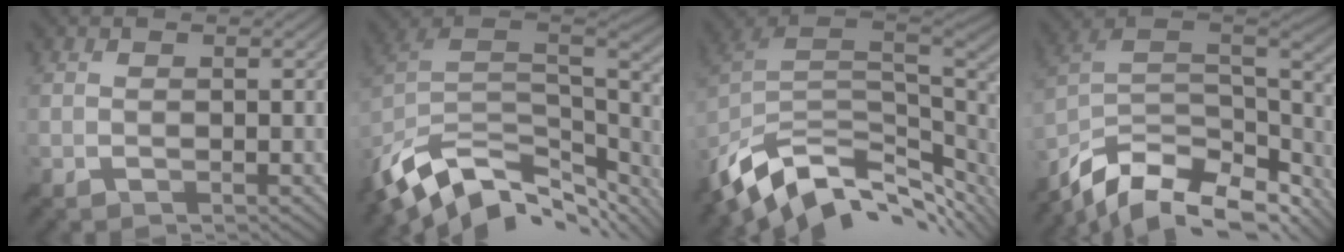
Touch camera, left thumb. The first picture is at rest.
{"total": 13.7, "force": [-8.1, 6.8, 8.7], "torque": [-0.214, -0.014, -0.133]}
{"total": 13.1, "force": [-7.0, 6.8, 8.8], "torque": [-0.212, -0.018, -0.121]}
{"total": 15.0, "force": [-10.3, 6.9, 8.5], "torque": [-0.215, -0.019, -0.164]}